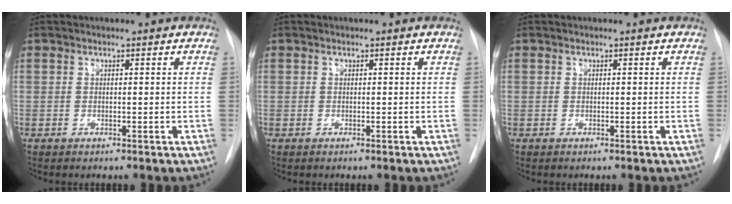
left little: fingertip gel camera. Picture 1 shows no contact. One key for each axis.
{"total": 0.0}
{"total": 0.0}